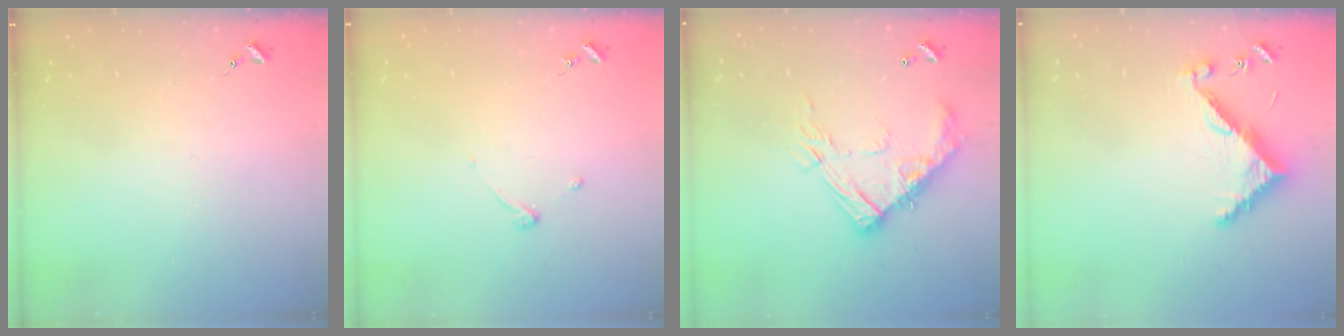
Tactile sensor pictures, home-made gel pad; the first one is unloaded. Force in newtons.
{"total": 3.3, "press": 3.3, "slide": 0.4}
{"total": 17.2, "press": 17.2, "slide": 1.2}
{"total": 8.0, "press": 7.9, "slide": 0.4}